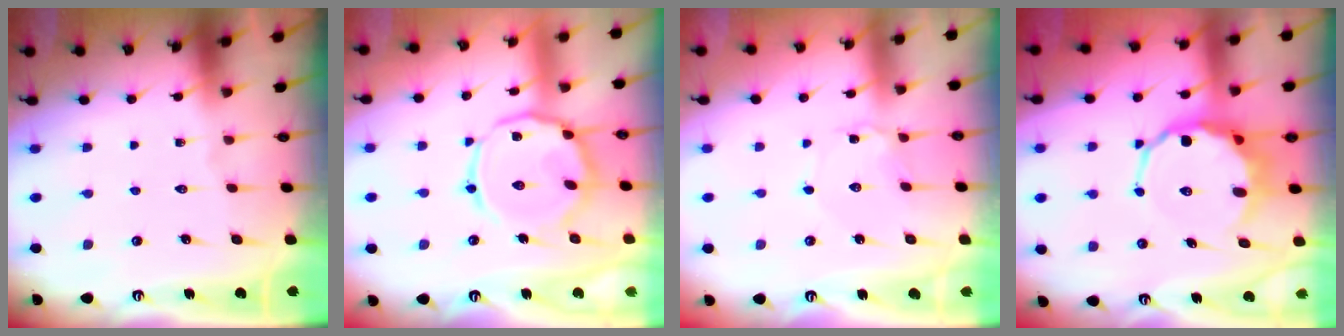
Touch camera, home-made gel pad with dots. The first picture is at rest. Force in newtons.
{"total": 14.3, "press": 14.2, "slide": 1.0}
{"total": 2.3, "press": 2.3, "slide": 0.3}
{"total": 8.8, "press": 8.4, "slide": 2.6}